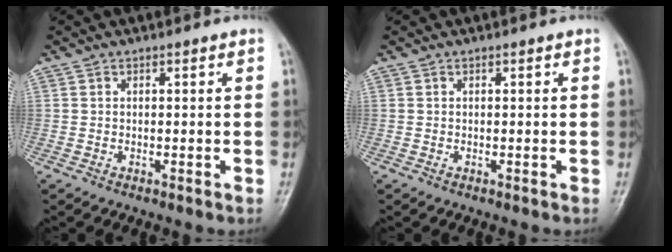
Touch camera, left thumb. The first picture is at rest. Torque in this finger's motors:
{"motor_torque": [0.01, 0.01, 0.06, -0.17, 0.00]}